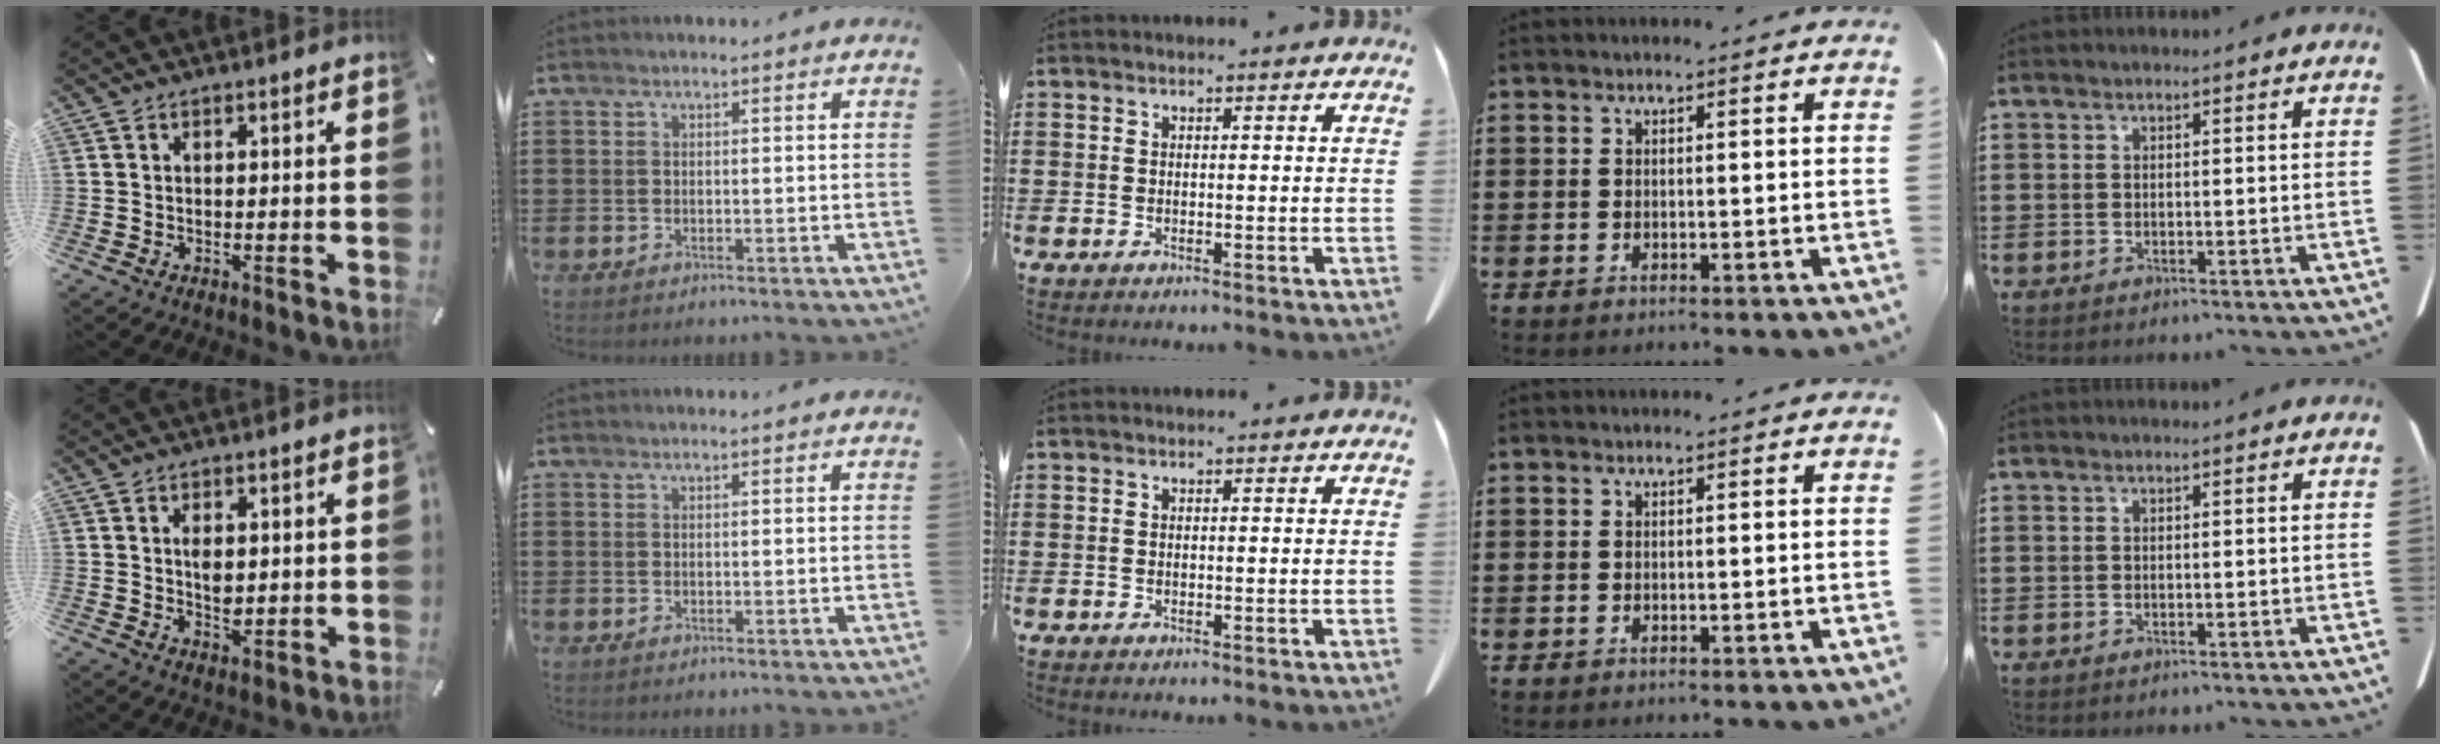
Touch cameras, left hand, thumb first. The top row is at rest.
{"thumb": {"total": 4.3, "force": [0.7, 2.9, 3.2], "torque": [-0.050, -0.006, 0.004]}}